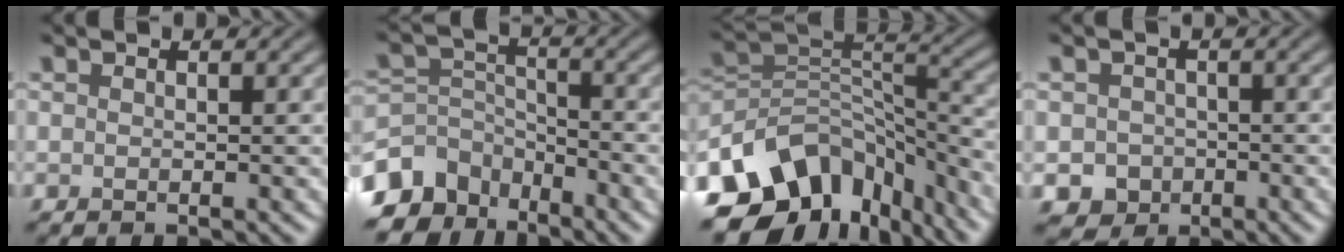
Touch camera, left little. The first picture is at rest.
{"total": 7.2, "force": [-5.3, 4.3, 2.4], "torque": [-0.043, -0.007, -0.112]}
{"total": 12.7, "force": [-8.2, 8.1, 5.3], "torque": [-0.108, 0.008, -0.140]}
{"total": 2.6, "force": [-0.9, 2.4, 0.6], "torque": [-0.002, -0.007, -0.014]}